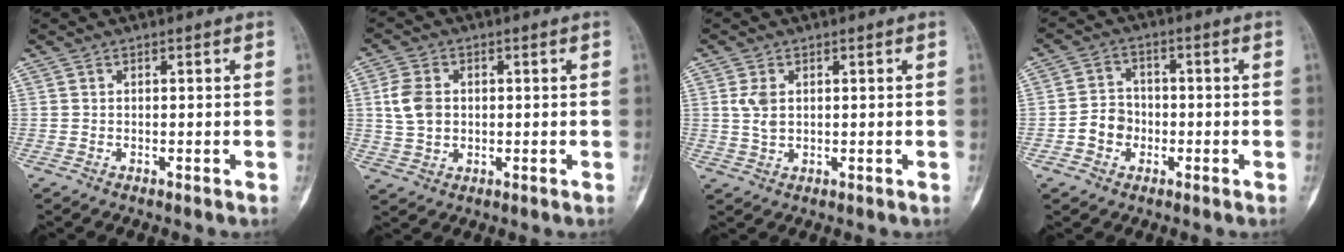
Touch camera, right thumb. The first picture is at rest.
{"total": 6.8, "force": [0.7, 5.1, 4.4], "torque": [-0.084, 0.002, 0.016]}
{"total": 3.5, "force": [0.8, 2.2, 2.6], "torque": [-0.052, -0.001, 0.019]}
{"total": 5.6, "force": [-1.7, 4.8, 2.2], "torque": [-0.012, 0.023, -0.036]}